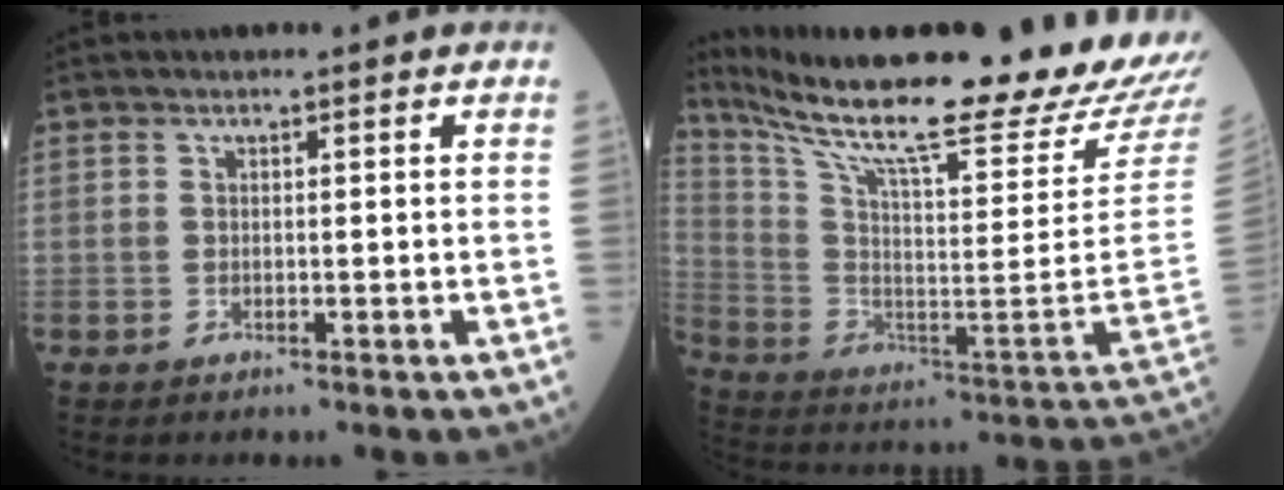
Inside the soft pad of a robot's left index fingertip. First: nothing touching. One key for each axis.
{"total": 30.2, "fx": 26.5, "fy": 0.2, "fz": 14.4, "tx": -0.267, "ty": -0.107, "tz": 0.386}